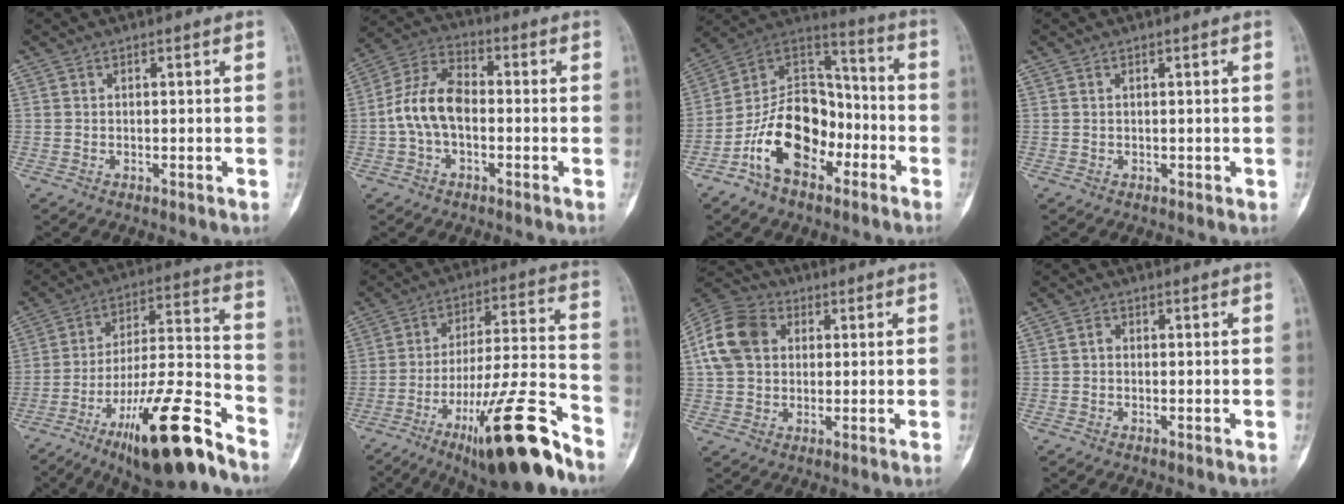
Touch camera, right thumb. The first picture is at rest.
{"total": 10.3, "force": [-1.2, 6.2, 8.1], "torque": [-0.156, 0.035, -0.033]}
{"total": 17.6, "force": [-7.4, 11.2, 11.3], "torque": [-0.170, 0.080, -0.137]}
{"total": 0.0}
{"total": 21.6, "force": [-13.6, 5.0, 16.1], "torque": [-0.262, 0.076, -0.222]}
{"total": 21.8, "force": [-13.5, 3.9, 16.7], "torque": [-0.256, 0.070, -0.215]}
{"total": 12.8, "force": [2.9, 9.8, 7.7], "torque": [-0.140, 0.019, 0.043]}
{"total": 1.2, "force": [-0.1, 0.9, 0.7], "torque": [-0.006, 0.004, -0.007]}